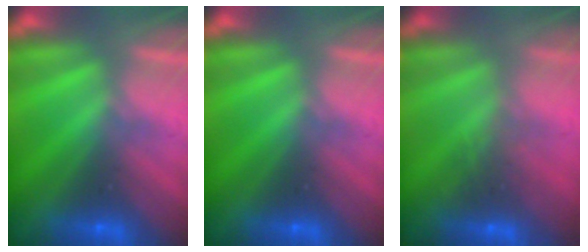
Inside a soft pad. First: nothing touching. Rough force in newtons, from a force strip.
{"total": 0.0}
{"total": 2.6}